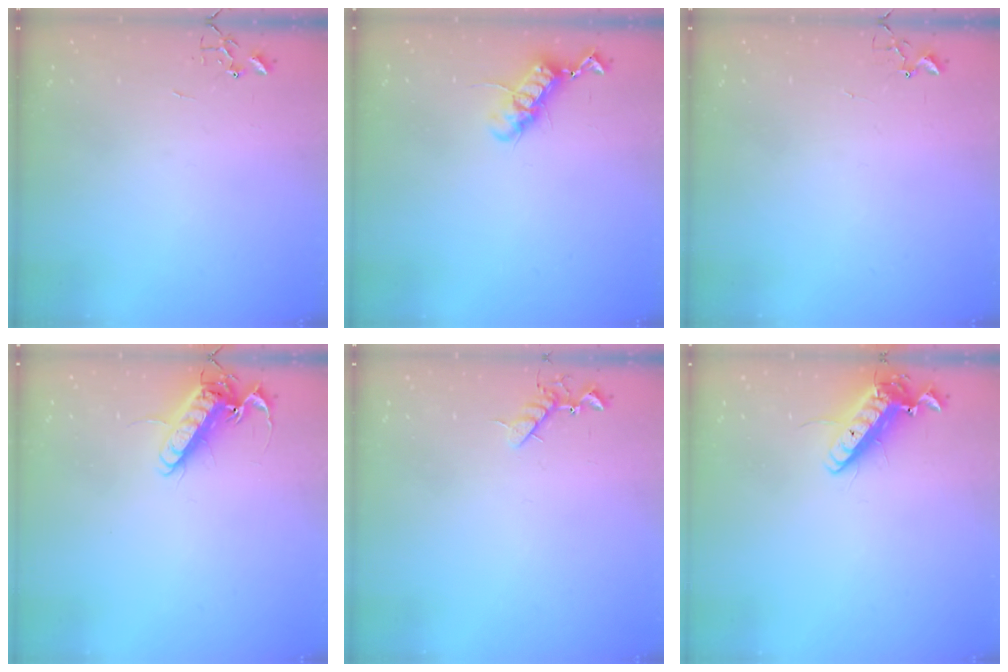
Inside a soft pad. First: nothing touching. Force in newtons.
{"total": 11.7, "press": 11.7, "slide": 0.9}
{"total": 5.1, "press": 5.1, "slide": 0.3}
{"total": 13.4, "press": 13.2, "slide": 2.1}
{"total": 7.0, "press": 6.9, "slide": 1.1}
{"total": 14.5, "press": 14.2, "slide": 2.9}